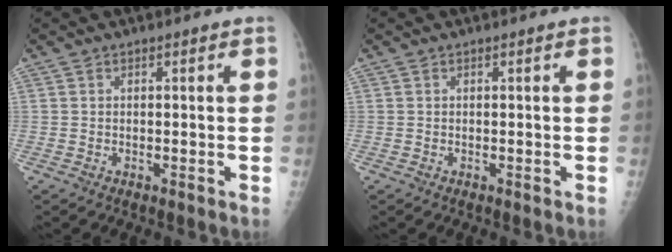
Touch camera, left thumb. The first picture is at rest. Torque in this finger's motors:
{"motor_torque": [0.06, 0.10, -0.13, -0.10, 0.00]}